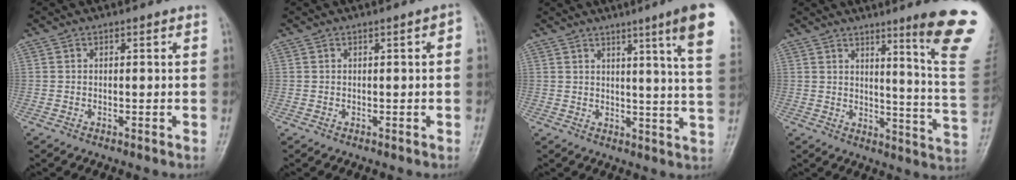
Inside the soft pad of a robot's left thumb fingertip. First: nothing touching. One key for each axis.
{"total": 1.6, "fx": 0.1, "fy": 0.5, "fz": 1.5, "tx": -0.018, "ty": 0.006, "tz": 0.000}
{"total": 13.3, "fx": 7.1, "fy": -0.3, "fz": 11.3, "tx": -0.145, "ty": -0.036, "tz": 0.078}
{"total": 17.0, "fx": 9.7, "fy": 0.4, "fz": 14.0, "tx": -0.154, "ty": -0.070, "tz": 0.121}